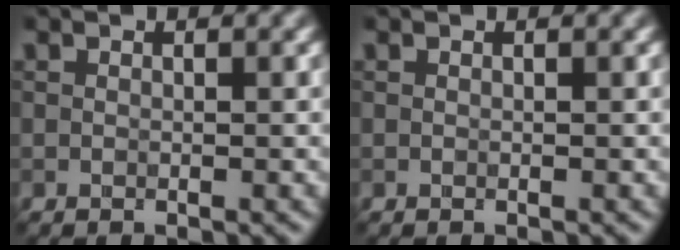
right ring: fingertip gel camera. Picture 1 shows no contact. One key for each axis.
{"total": 0.0}